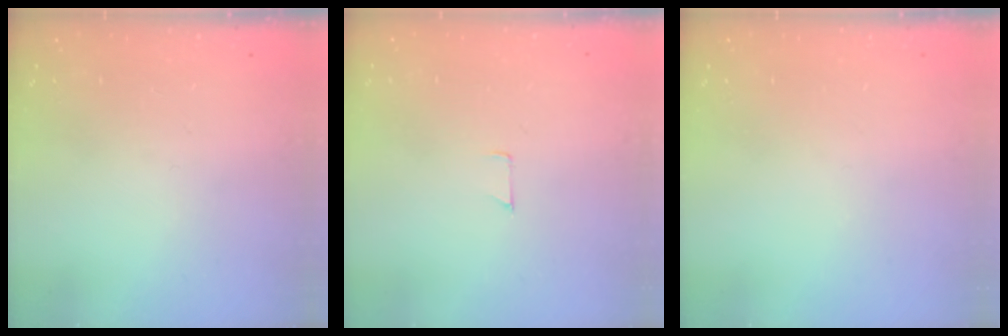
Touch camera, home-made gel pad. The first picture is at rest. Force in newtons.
{"total": 3.6, "press": 3.6, "slide": 0.3}
{"total": 0.0}